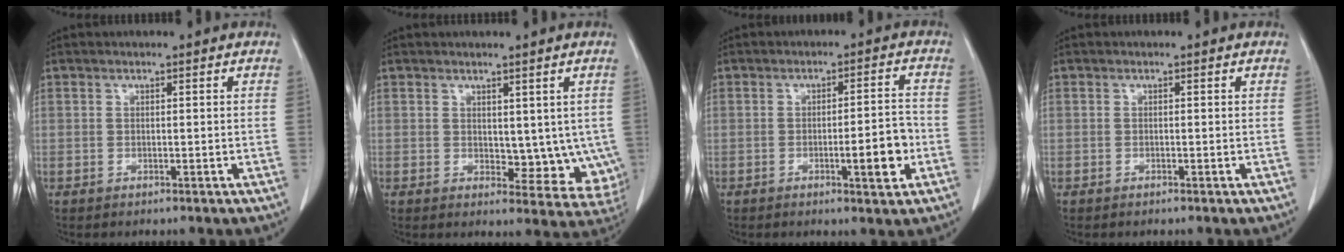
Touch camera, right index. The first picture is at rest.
{"total": 7.4, "force": [1.1, 4.3, 5.9], "torque": [-0.049, -0.013, 0.022]}
{"total": 6.1, "force": [-1.9, 0.9, 5.7], "torque": [-0.076, 0.004, -0.023]}
{"total": 0.0}